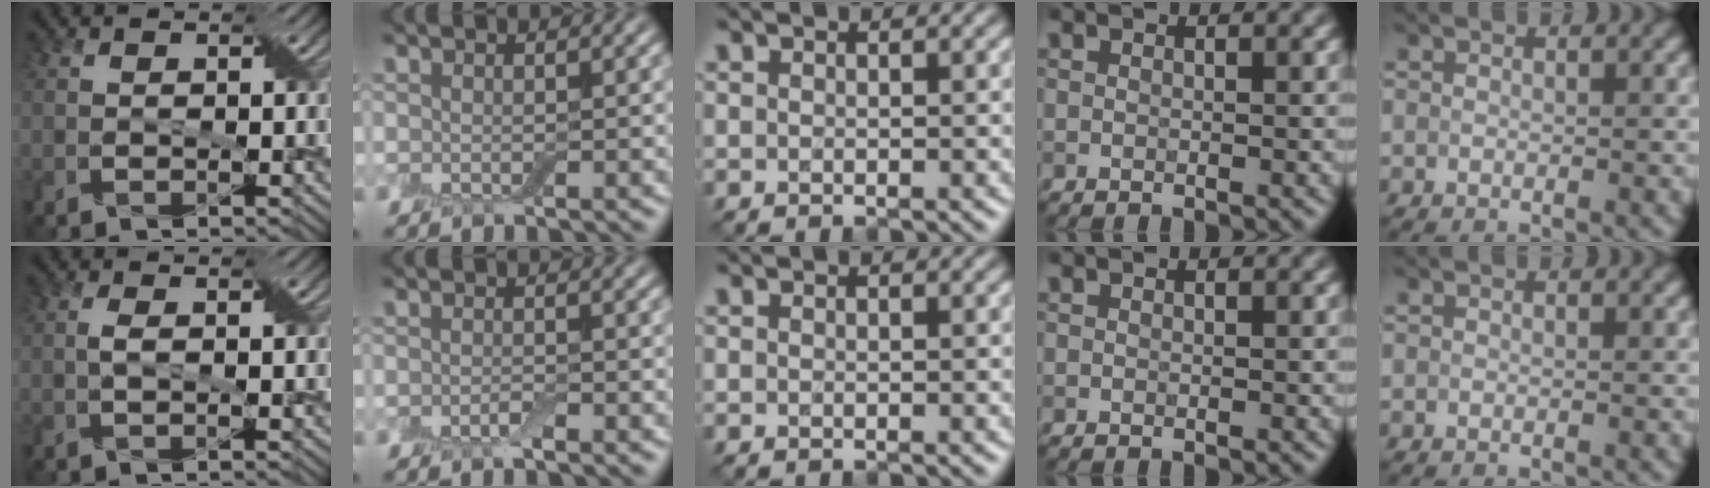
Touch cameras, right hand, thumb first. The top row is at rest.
{"thumb": {"total": 1.2, "force": [0.1, 0.3, 1.2], "torque": [-0.029, 0.006, 0.000]}, "index": {"total": 1.0, "force": [-0.6, 0.3, 0.7], "torque": [-0.016, -0.001, -0.011]}}